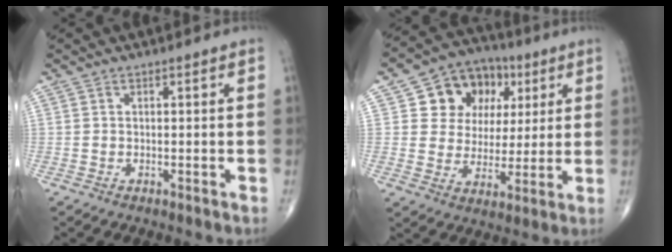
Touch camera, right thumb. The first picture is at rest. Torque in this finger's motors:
{"motor_torque": [0.17, 0.25, 0.62, 0.59, 0.12]}